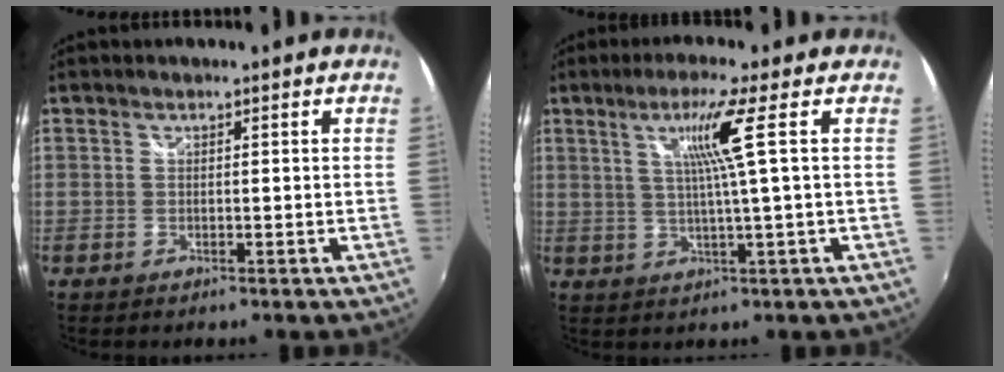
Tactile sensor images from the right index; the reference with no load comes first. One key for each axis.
{"total": 6.8, "fx": 2.1, "fy": -2.1, "fz": 6.1, "tx": -0.102, "ty": 0.000, "tz": 0.041}